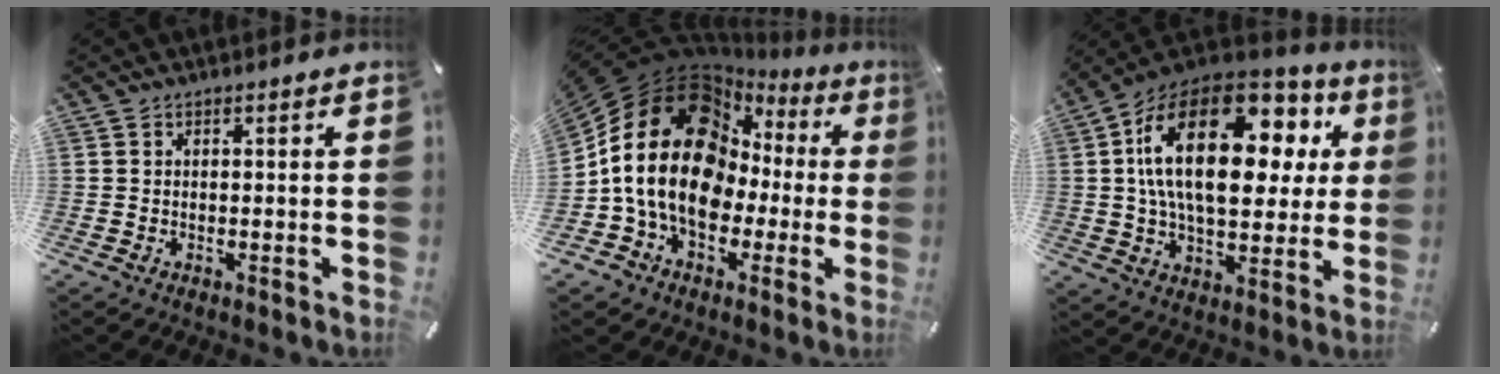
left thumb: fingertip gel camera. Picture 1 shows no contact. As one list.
[{"total": 23.4, "force": [1.6, 18.0, 14.8], "torque": [-0.305, -0.020, 0.029]}, {"total": 25.5, "force": [7.5, 13.9, 20.0], "torque": [-0.376, -0.019, 0.119]}]